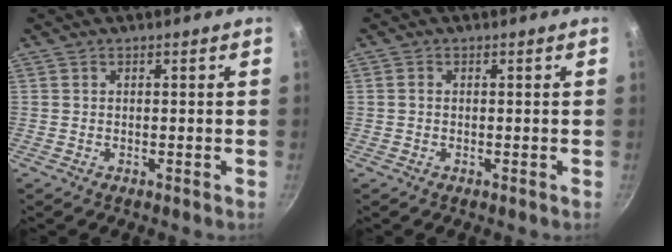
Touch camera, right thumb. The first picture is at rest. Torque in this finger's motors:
{"motor_torque": [-0.66, 0.08, -0.29, -0.06, 0.02]}